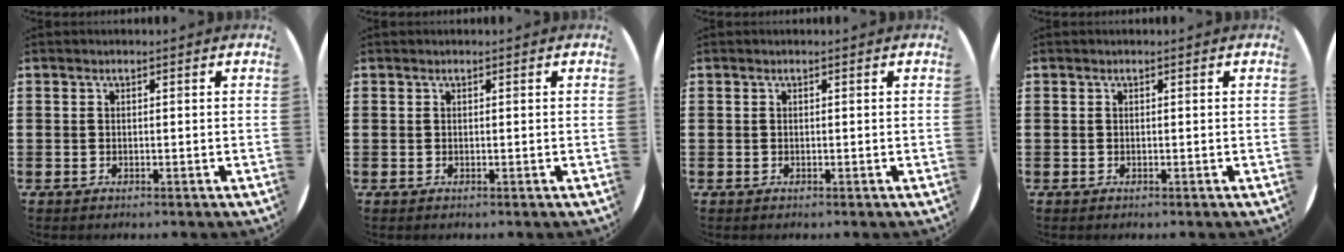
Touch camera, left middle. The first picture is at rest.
{"total": 0.0}
{"total": 0.0}
{"total": 0.0}